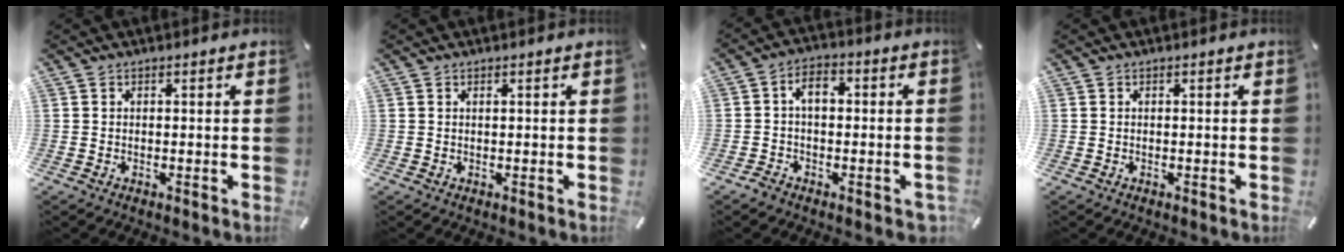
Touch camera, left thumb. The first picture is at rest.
{"total": 0.0}
{"total": 6.2, "force": [-0.2, 4.5, 4.3], "torque": [-0.065, 0.012, -0.006]}
{"total": 0.0}